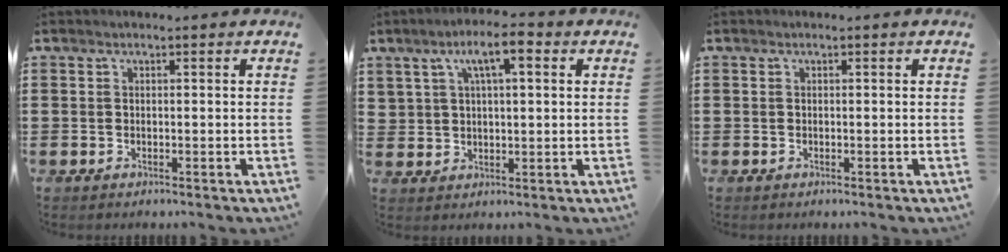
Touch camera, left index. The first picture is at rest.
{"total": 6.5, "force": [3.2, 2.6, 5.0], "torque": [-0.090, 0.005, 0.050]}
{"total": 0.0}